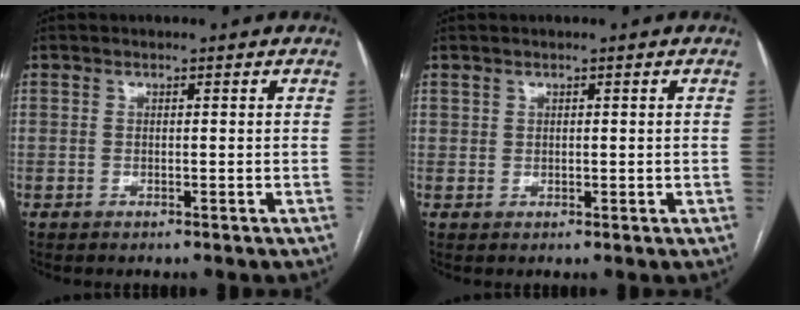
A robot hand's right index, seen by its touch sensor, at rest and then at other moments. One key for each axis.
{"total": 0.9, "fx": 0.5, "fy": 0.7, "fz": 0.3, "tx": 0.002, "ty": -0.001, "tz": 0.008}